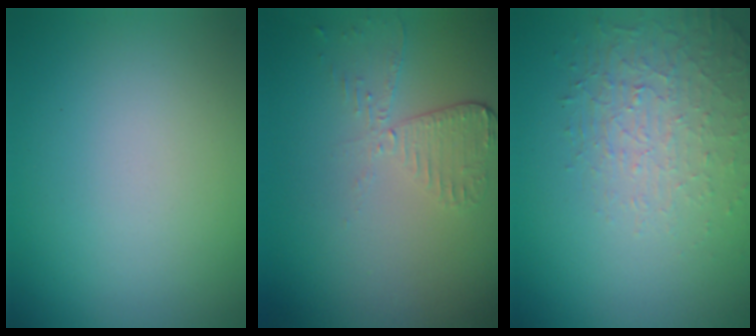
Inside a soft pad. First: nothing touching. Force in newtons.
{"total": 2.5, "press": 2.3, "slide": 1.2}
{"total": 1.9, "press": 1.4, "slide": 1.3}